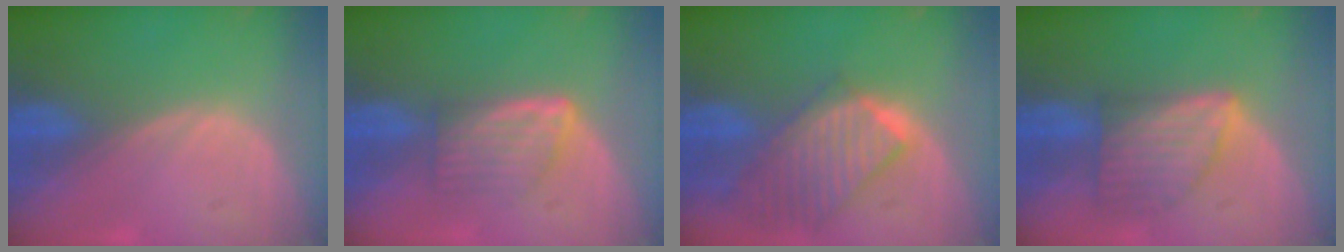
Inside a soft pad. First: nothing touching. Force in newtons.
{"total": 5.8, "press": 5.3, "slide": 2.4}
{"total": 9.9, "press": 8.7, "slide": 4.7}
{"total": 6.8, "press": 6.8, "slide": 0.1}